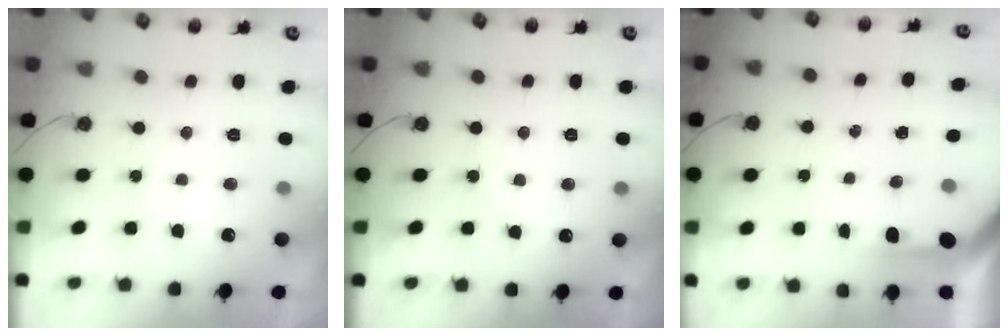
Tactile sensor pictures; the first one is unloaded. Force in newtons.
{"total": 3.2, "press": 3.2, "slide": 0.6}
{"total": 3.9, "press": 3.9, "slide": 0.3}